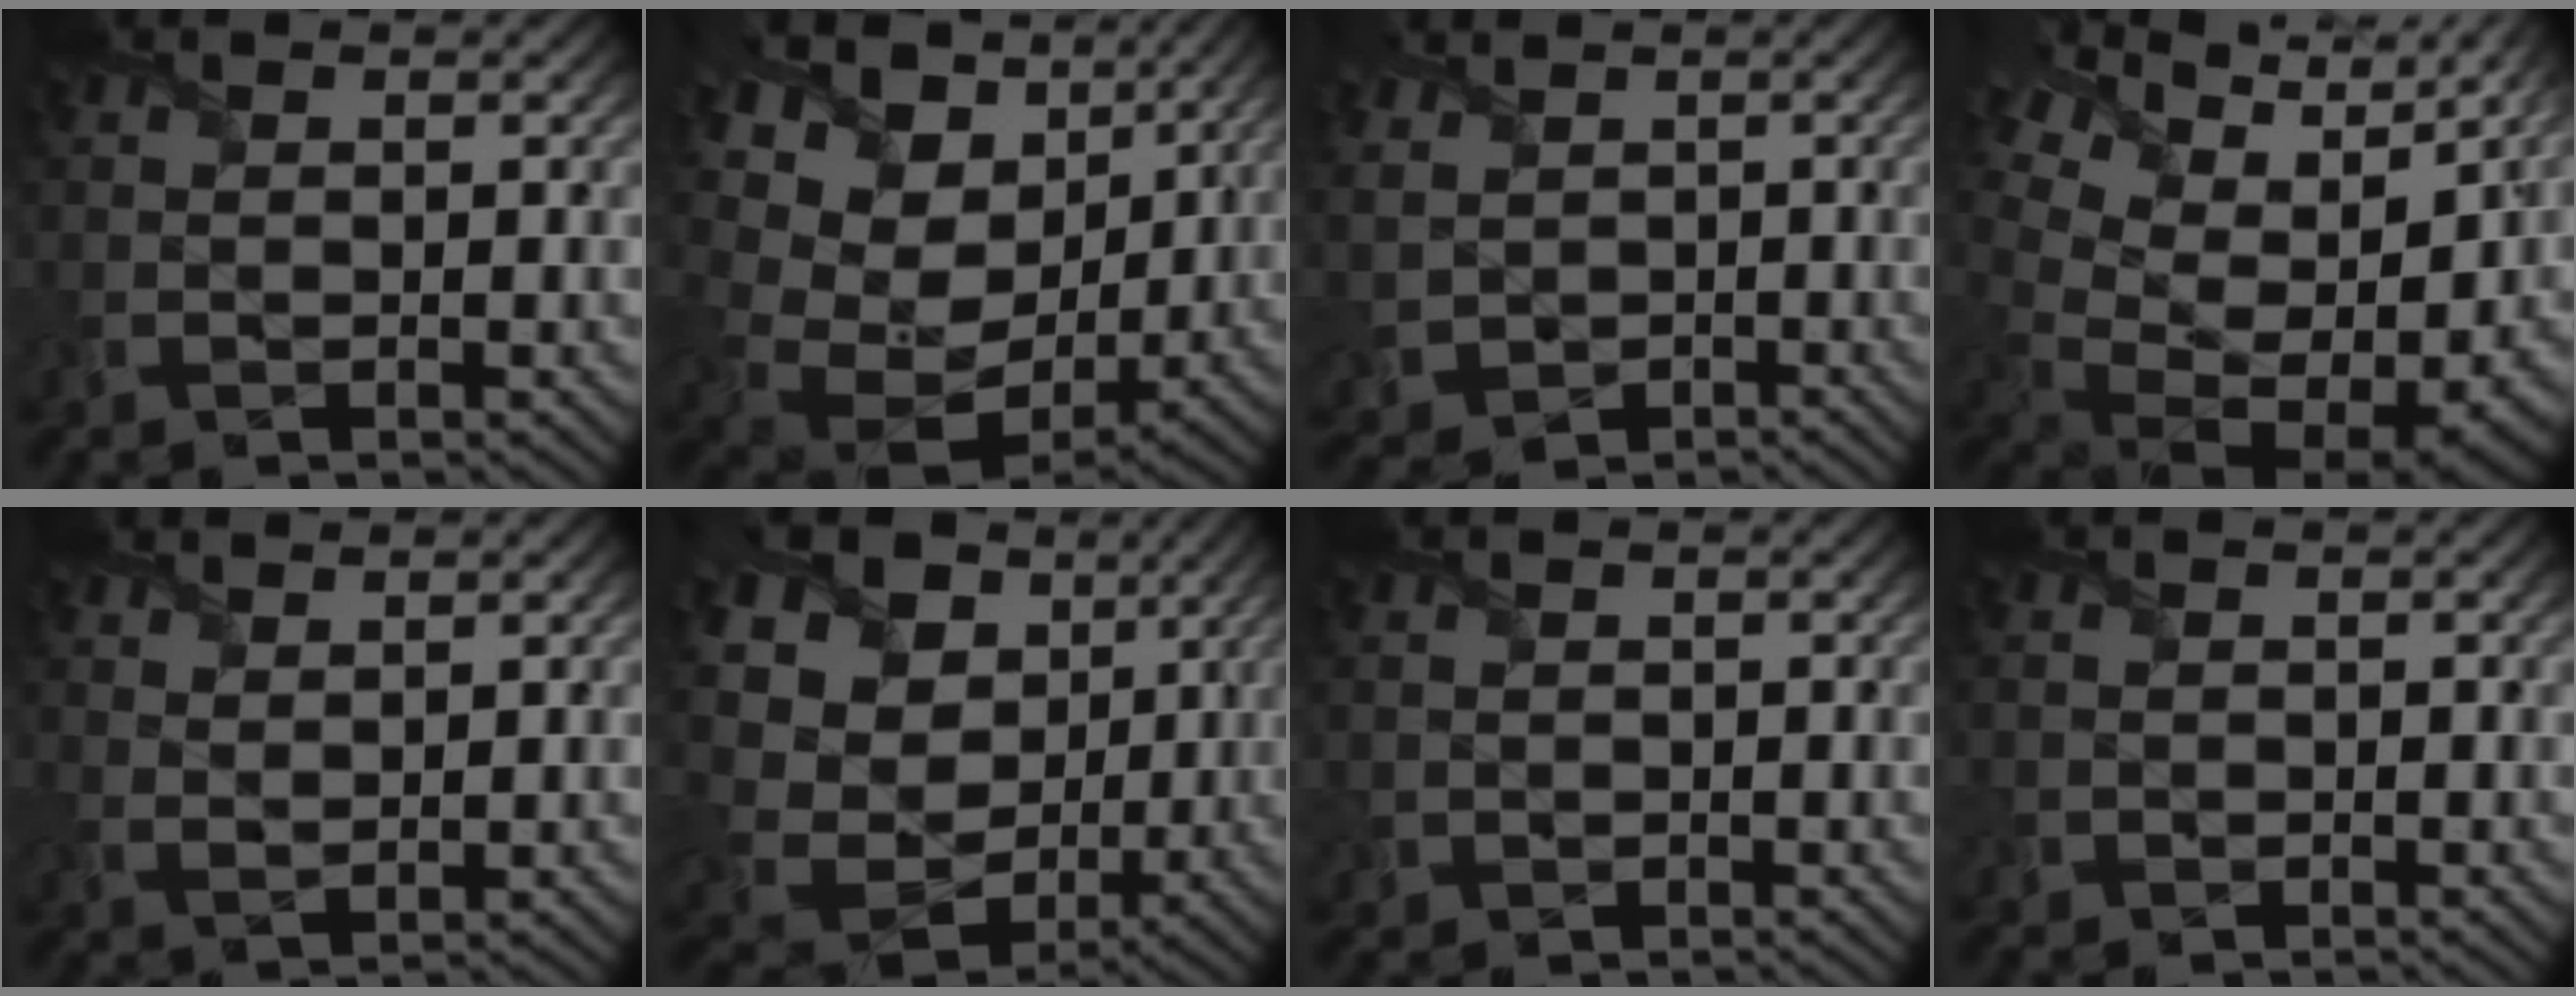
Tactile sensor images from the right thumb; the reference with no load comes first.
{"total": 15.7, "force": [4.5, 11.8, 9.3], "torque": [-0.212, -0.017, 0.106]}
{"total": 3.8, "force": [0.9, 3.6, 1.0], "torque": [-0.072, -0.004, 0.015]}
{"total": 17.7, "force": [1.7, 12.1, 12.8], "torque": [-0.217, -0.011, 0.074]}
{"total": 2.7, "force": [2.4, 0.7, 1.0], "torque": [-0.027, -0.002, 0.050]}
{"total": 14.7, "force": [4.5, 11.7, 7.5], "torque": [-0.192, -0.003, 0.097]}
{"total": 0.8, "force": [0.2, 0.8, -0.2], "torque": [-0.006, -0.003, 0.000]}
{"total": 0.7, "force": [-0.3, 0.6, -0.4], "torque": [0.002, -0.002, -0.008]}